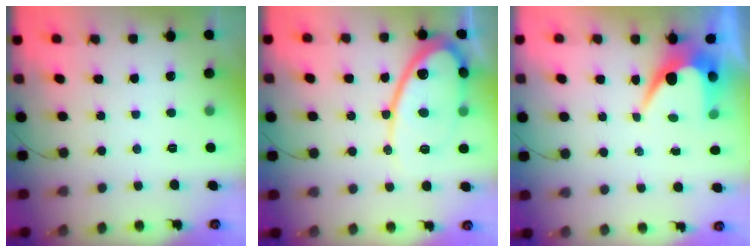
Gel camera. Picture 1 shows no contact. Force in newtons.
{"total": 16.3, "press": 16.2, "slide": 1.4}
{"total": 6.2, "press": 6.2, "slide": 0.3}